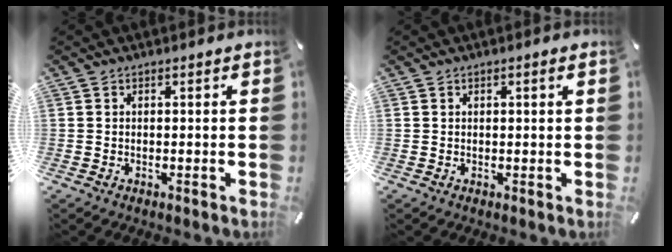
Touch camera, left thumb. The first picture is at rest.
{"total": 1.1, "force": [0.4, 0.3, 0.9], "torque": [-0.017, 0.004, 0.006]}